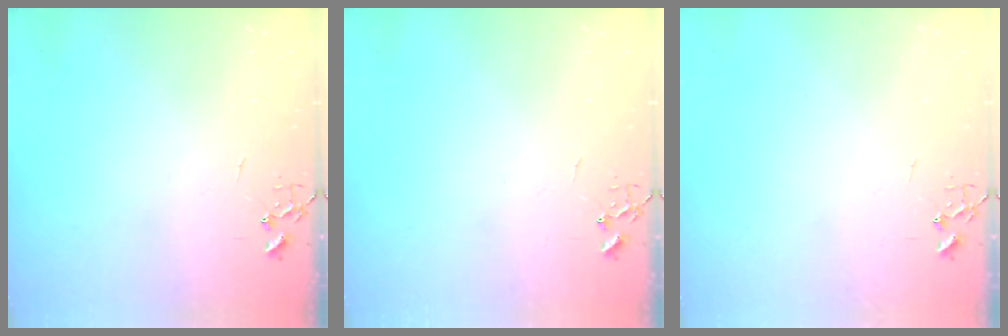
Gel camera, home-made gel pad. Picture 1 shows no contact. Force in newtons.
{"total": 0.0}
{"total": 0.0}